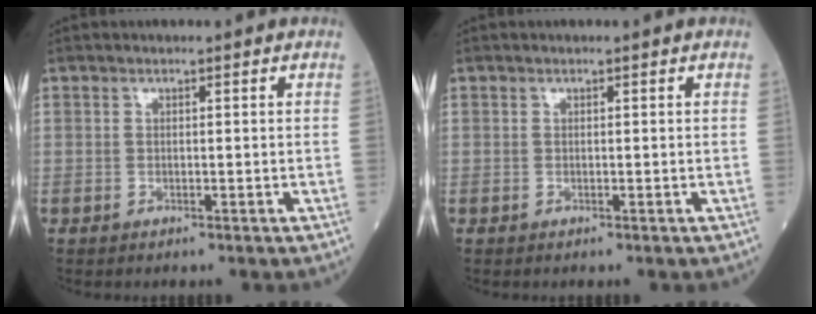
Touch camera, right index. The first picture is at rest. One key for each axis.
{"total": 0.0}